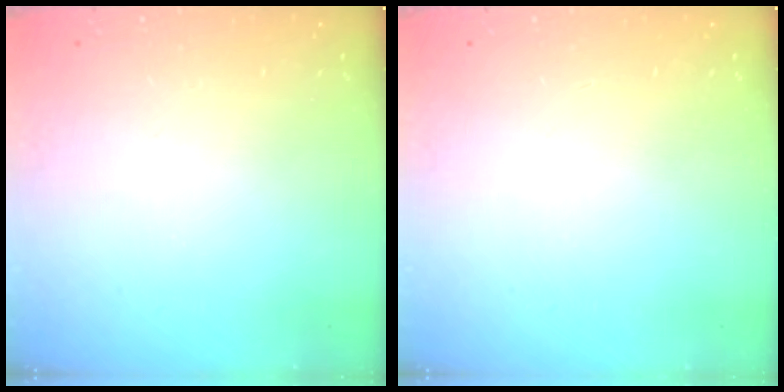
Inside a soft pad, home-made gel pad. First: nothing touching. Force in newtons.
{"total": 0.0}